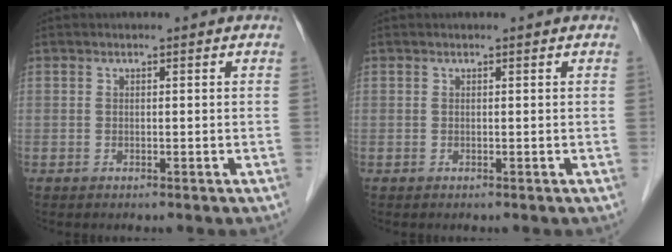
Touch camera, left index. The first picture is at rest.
{"total": 0.0}